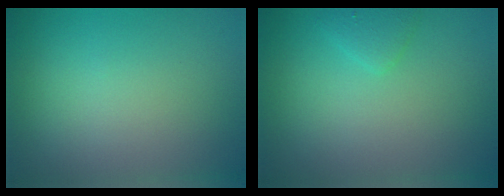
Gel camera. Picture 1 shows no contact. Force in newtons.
{"total": 1.2, "press": 1.2, "slide": 0.1}